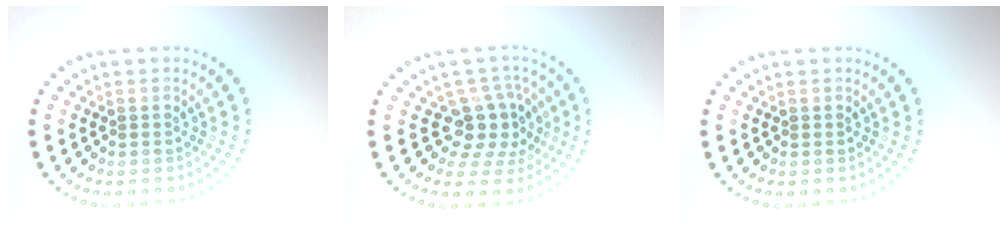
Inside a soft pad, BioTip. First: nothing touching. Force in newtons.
{"total": 3.7, "press": 2.9, "slide": 2.2}
{"total": 0.0}